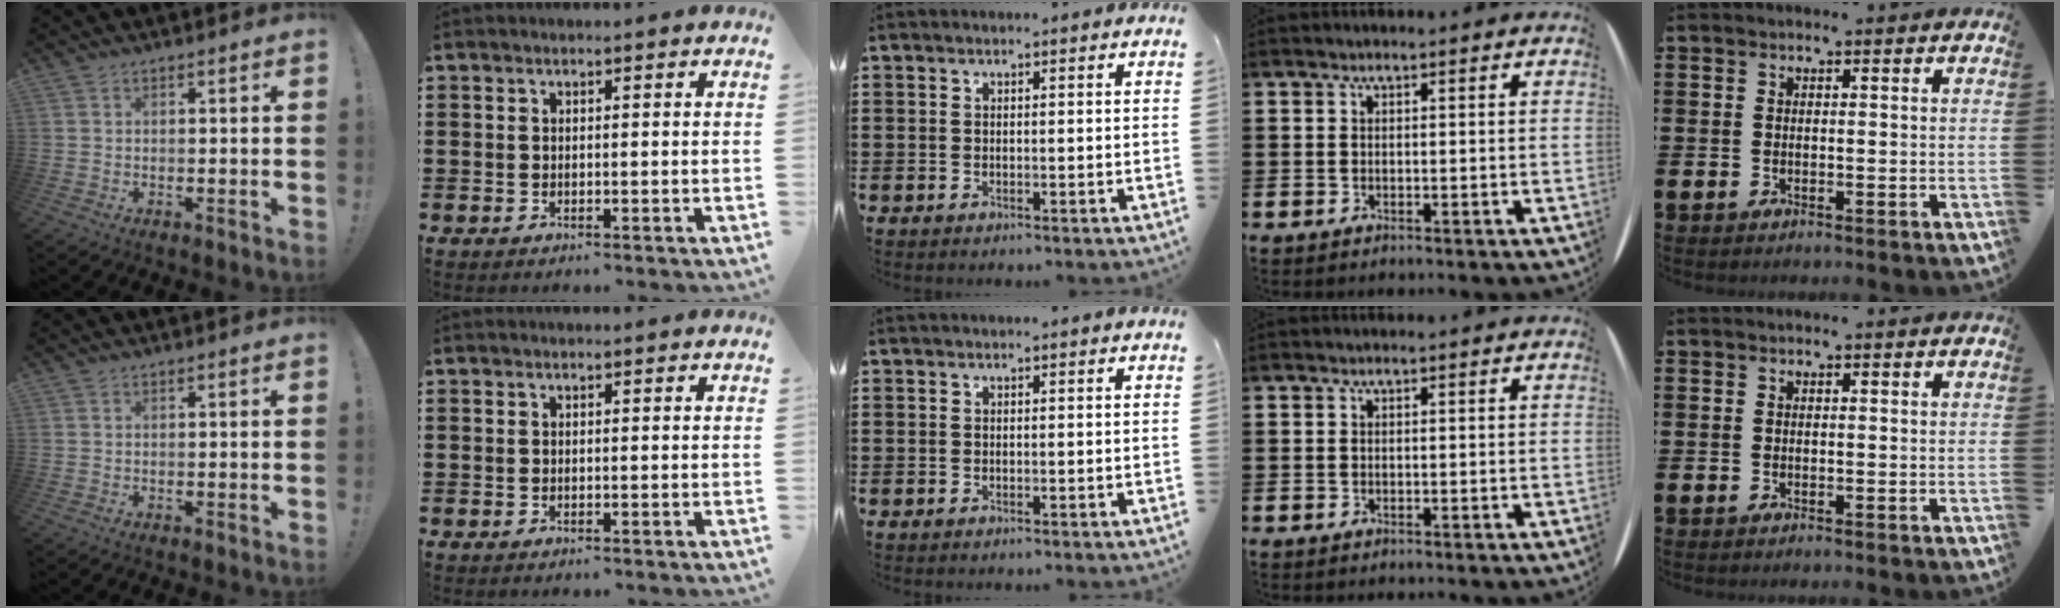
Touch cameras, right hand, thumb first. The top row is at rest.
{}